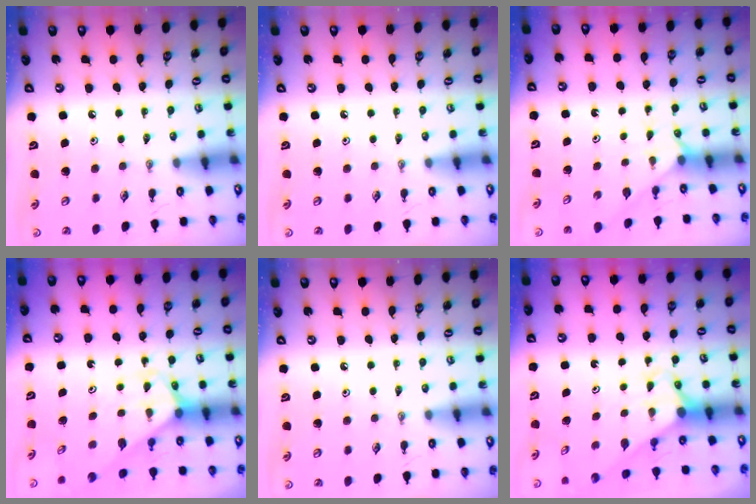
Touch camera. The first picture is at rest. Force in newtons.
{"total": 0.0}
{"total": 2.9, "press": 2.8, "slide": 0.3}
{"total": 2.7, "press": 2.7, "slide": 0.2}
{"total": 0.0}
{"total": 3.0, "press": 3.0, "slide": 0.0}